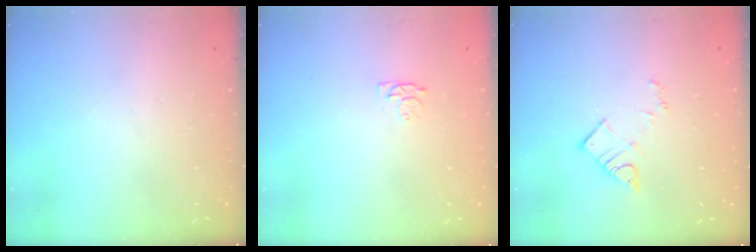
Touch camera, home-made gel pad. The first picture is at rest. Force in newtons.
{"total": 5.2, "press": 5.1, "slide": 0.7}
{"total": 6.2, "press": 6.1, "slide": 0.6}